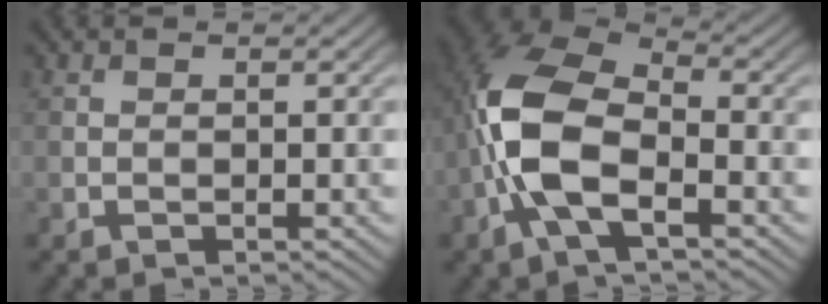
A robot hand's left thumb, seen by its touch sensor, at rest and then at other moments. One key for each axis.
{"total": 10.9, "fx": -2.6, "fy": 5.6, "fz": 9.0, "tx": -0.206, "ty": 0.004, "tz": -0.065}